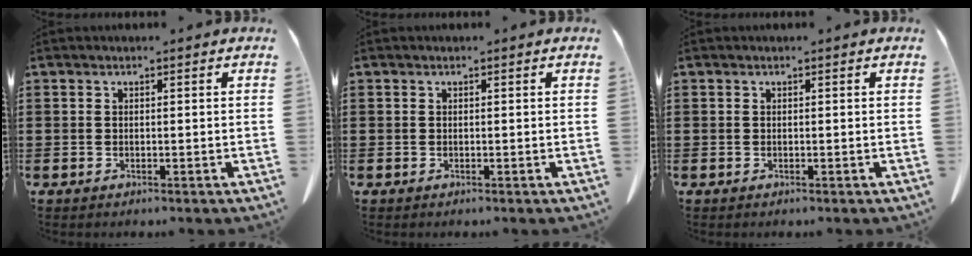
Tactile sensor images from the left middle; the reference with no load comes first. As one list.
[{"total": 0.0}, {"total": 0.0}]